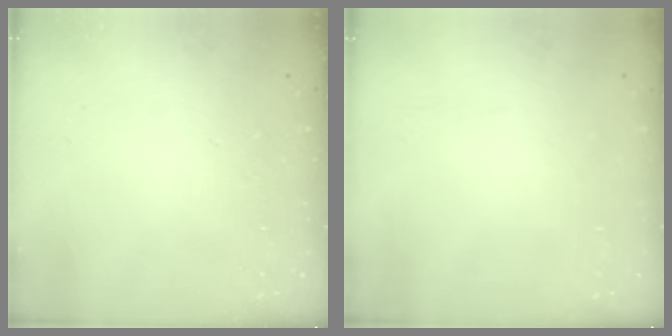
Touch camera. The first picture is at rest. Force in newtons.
{"total": 0.0}